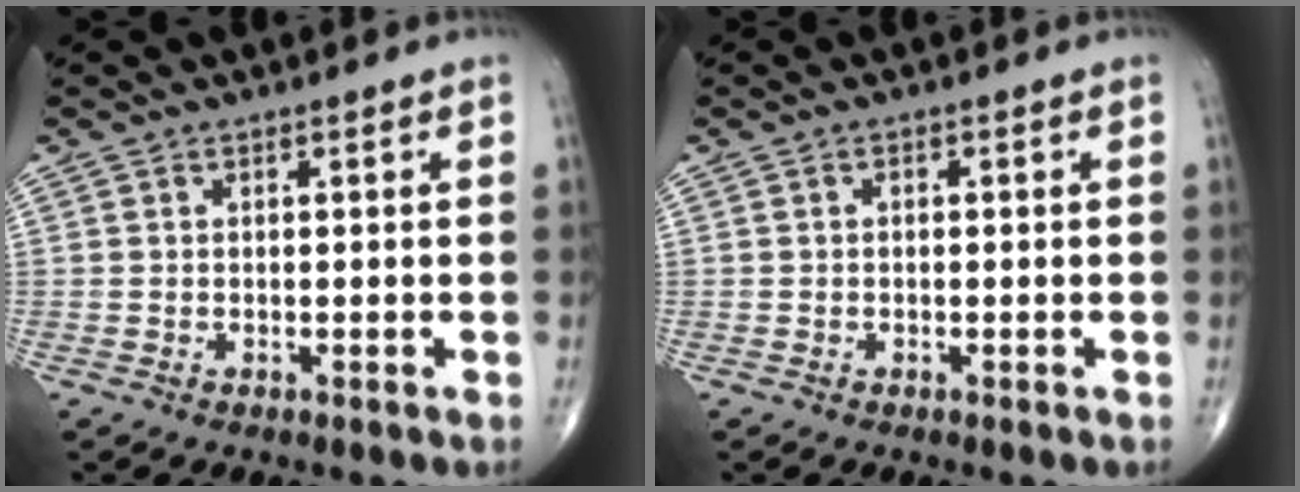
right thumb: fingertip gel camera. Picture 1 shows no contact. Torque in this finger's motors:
{"motor_torque": [-0.20, -0.04, 0.05, 0.16, 0.04]}